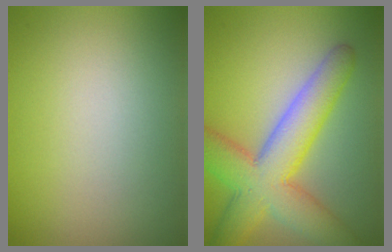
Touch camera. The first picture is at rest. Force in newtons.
{"total": 8.2, "press": 8.2, "slide": 0.2}